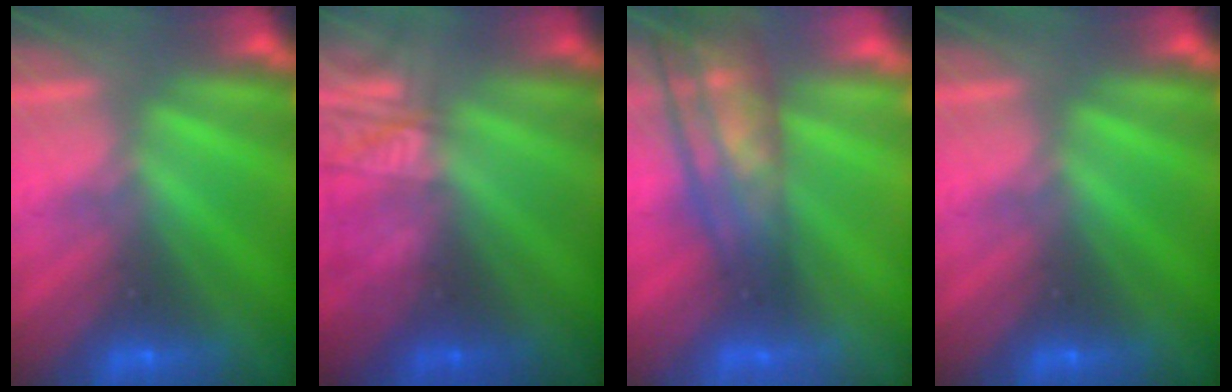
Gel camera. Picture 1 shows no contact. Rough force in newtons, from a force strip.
{"total": 2.3}
{"total": 6.7}
{"total": 0.0}